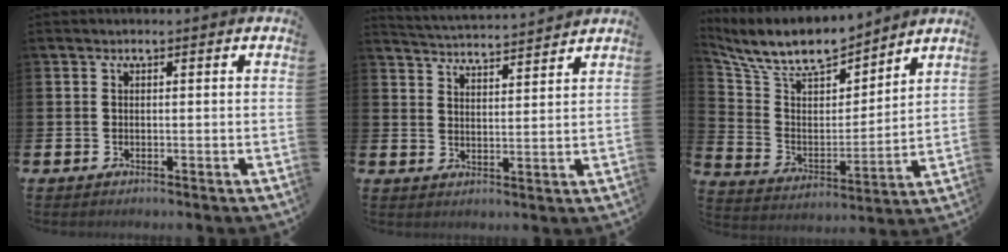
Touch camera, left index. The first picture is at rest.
{"total": 4.3, "force": [4.3, -0.2, 0.0], "torque": [-0.015, -0.036, 0.074]}
{"total": 10.2, "force": [9.5, 2.8, 2.4], "torque": [-0.088, -0.069, 0.168]}